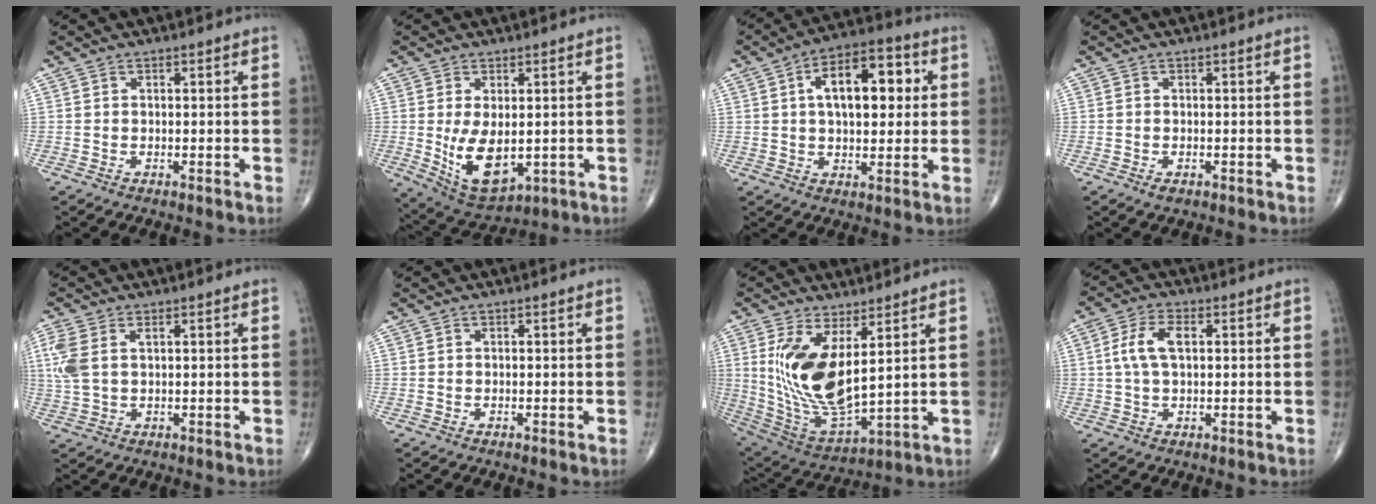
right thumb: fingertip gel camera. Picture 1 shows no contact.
{"total": 10.5, "force": [-0.9, 5.6, 8.9], "torque": [-0.141, -0.017, 0.009]}
{"total": 13.9, "force": [3.0, 7.1, 11.5], "torque": [-0.150, 0.016, 0.040]}
{"total": 1.2, "force": [-0.6, 0.6, 0.8], "torque": [-0.013, 0.001, -0.007]}
{"total": 6.2, "force": [1.7, 3.3, 4.9], "torque": [-0.140, 0.011, 0.041]}
{"total": 0.0}
{"total": 15.4, "force": [4.4, 6.4, 13.4], "torque": [-0.260, -0.036, 0.105]}
{"total": 6.2, "force": [1.1, 3.2, 5.2], "torque": [-0.116, 0.013, 0.020]}